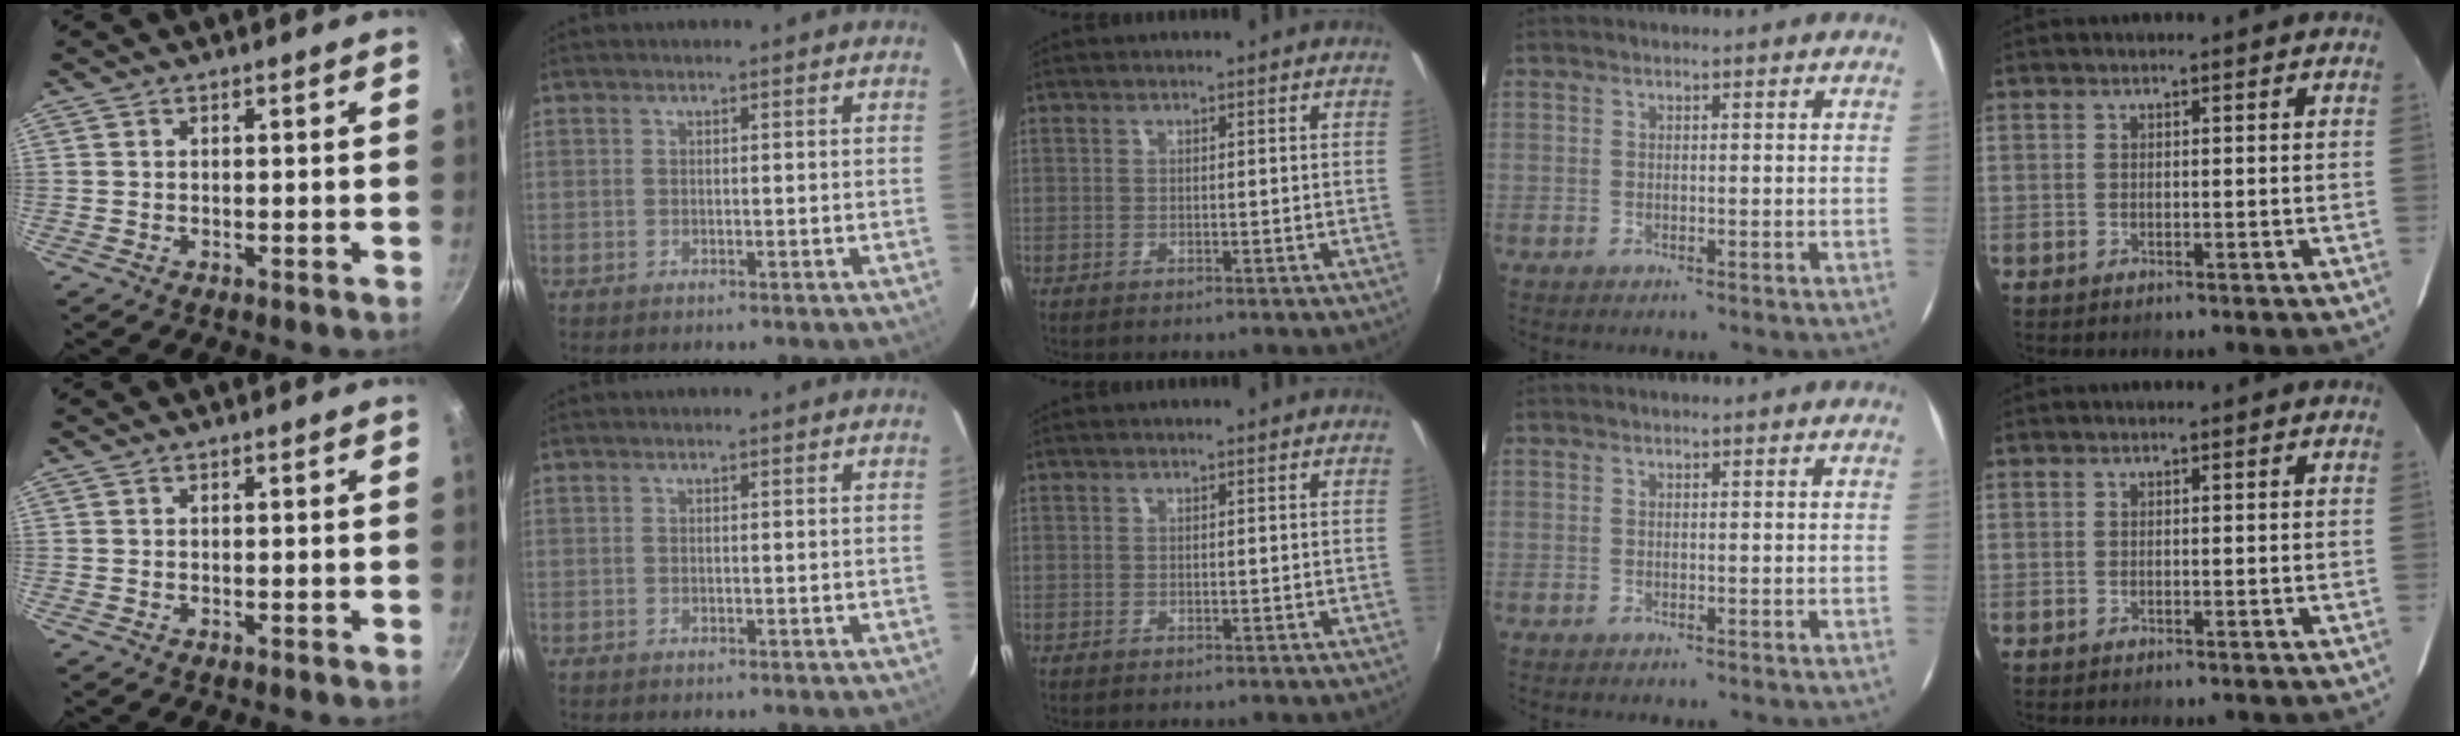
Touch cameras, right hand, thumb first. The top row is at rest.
{}